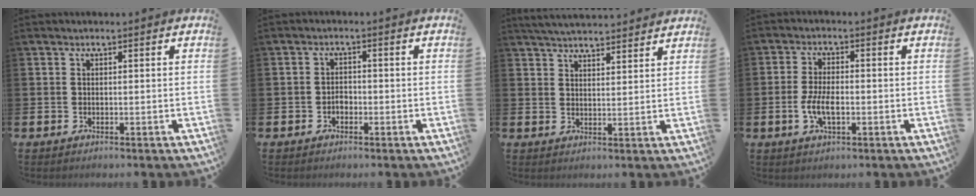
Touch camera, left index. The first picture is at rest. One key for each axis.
{"total": 1.5, "fx": -0.7, "fy": 1.1, "fz": 0.8, "tx": -0.012, "ty": 0.001, "tz": -0.016}
{"total": 4.4, "fx": 4.3, "fy": 0.2, "fz": 0.6, "tx": -0.019, "ty": -0.022, "tz": 0.079}
{"total": 4.2, "fx": -0.8, "fy": 1.9, "fz": 3.7, "tx": -0.067, "ty": 0.001, "tz": -0.017}